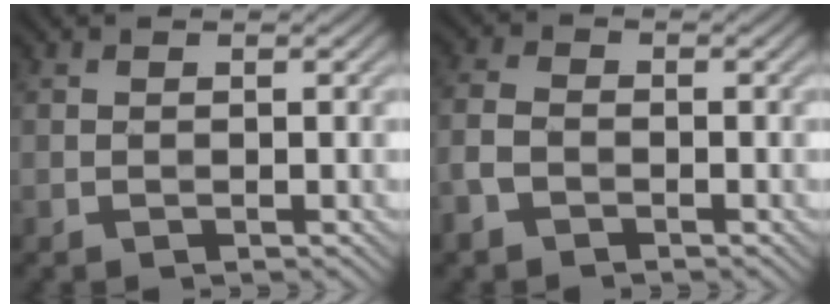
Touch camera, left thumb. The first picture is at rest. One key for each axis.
{"total": 3.5, "fx": -2.0, "fy": 2.0, "fz": 1.9, "tx": -0.051, "ty": -0.003, "tz": -0.055}